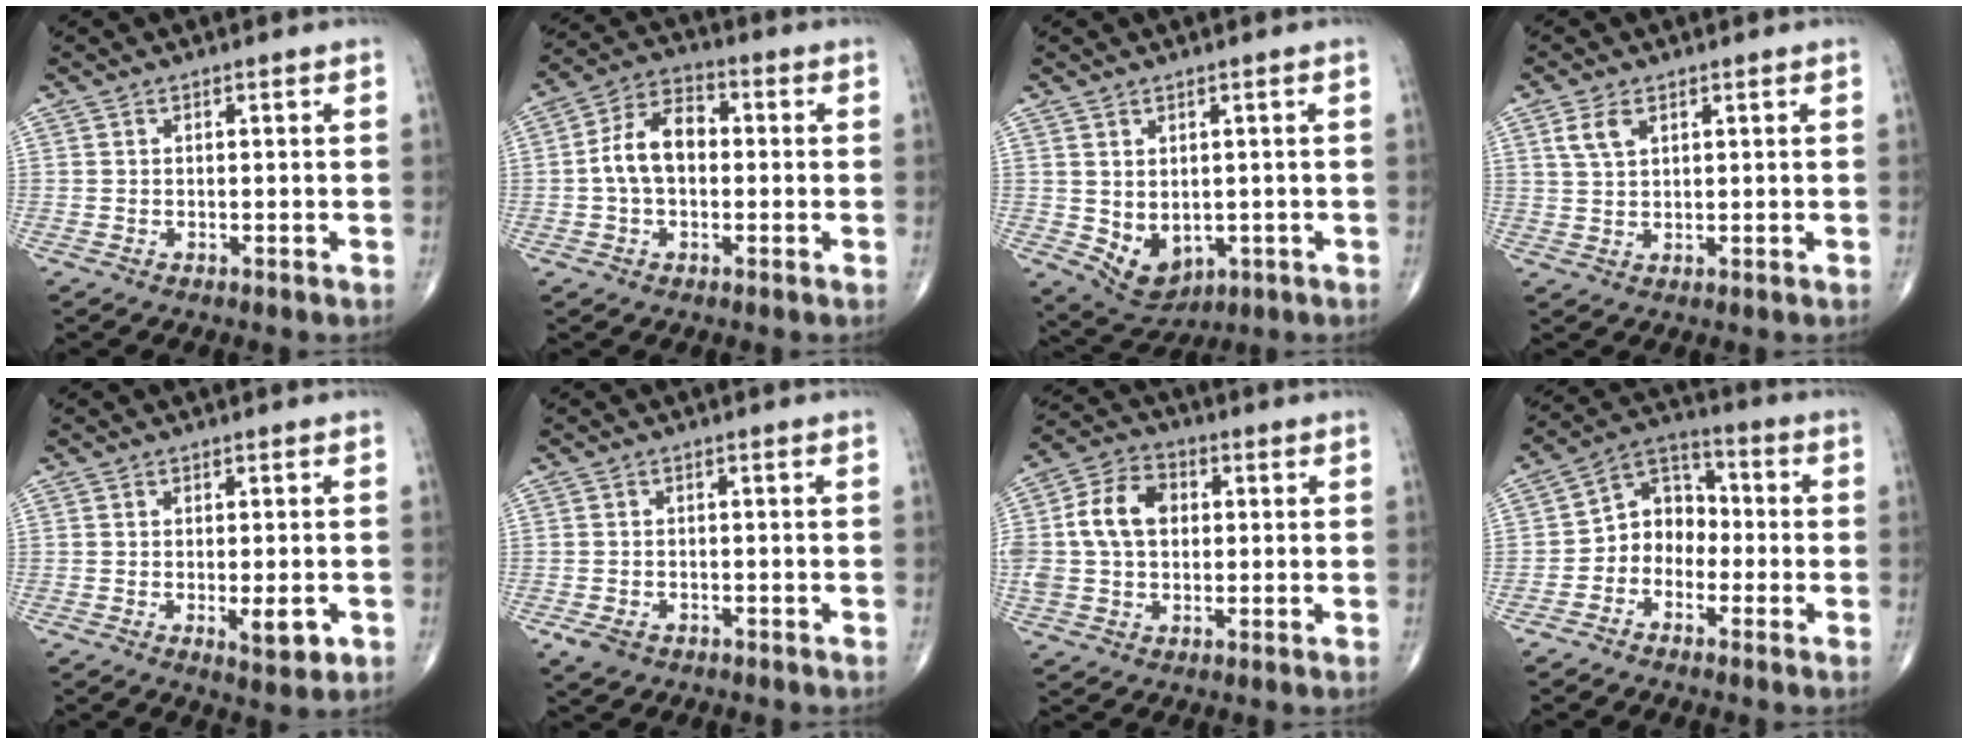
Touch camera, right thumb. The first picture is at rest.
{"total": 10.6, "force": [0.2, 7.0, 8.0], "torque": [-0.137, 0.029, -0.006]}
{"total": 7.4, "force": [-1.0, 5.3, 5.1], "torque": [-0.060, -0.007, 0.006]}
{"total": 4.0, "force": [1.9, 2.2, 2.7], "torque": [-0.053, 0.001, 0.042]}
{"total": 5.0, "force": [-1.3, 1.7, 4.4], "torque": [-0.055, -0.009, -0.014]}
{"total": 3.0, "force": [-1.6, 2.0, 1.5], "torque": [-0.027, 0.003, -0.023]}
{"total": 12.3, "force": [1.3, 8.9, 8.4], "torque": [-0.151, 0.024, 0.020]}
{"total": 8.2, "force": [-2.3, 6.7, 4.1], "torque": [-0.031, 0.047, -0.060]}